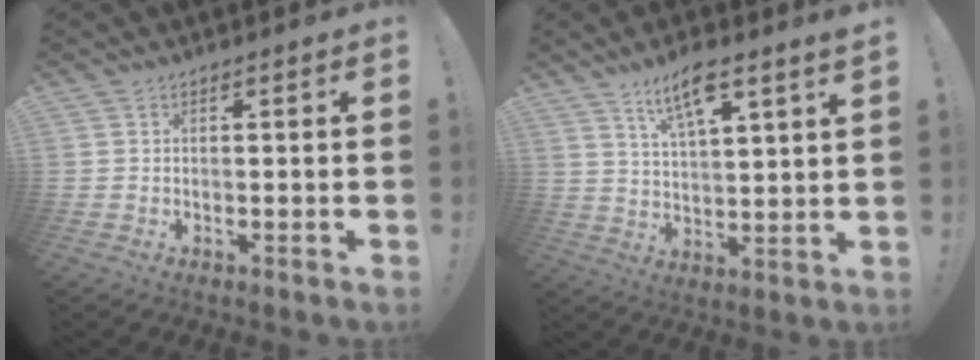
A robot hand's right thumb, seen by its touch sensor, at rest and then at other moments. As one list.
[{"total": 10.7, "force": [7.0, 2.1, 7.8], "torque": [-0.131, -0.029, 0.117]}]